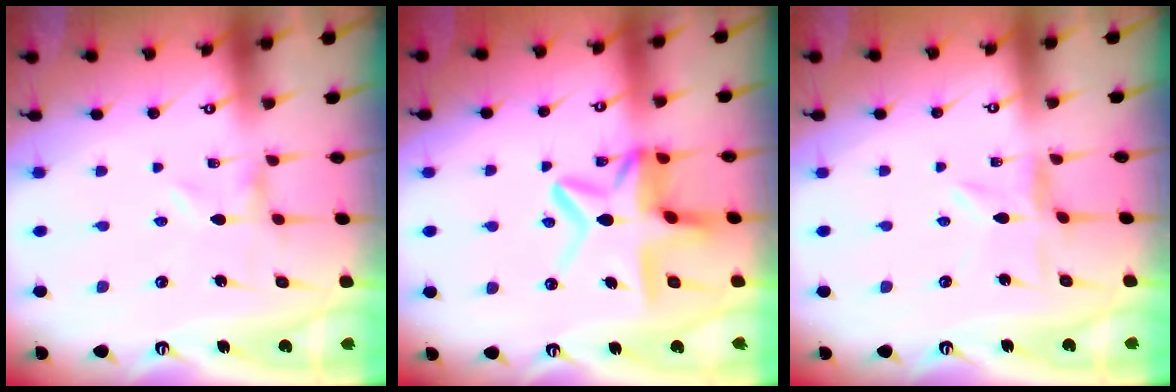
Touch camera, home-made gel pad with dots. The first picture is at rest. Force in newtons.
{"total": 12.7, "press": 12.6, "slide": 1.0}
{"total": 1.7, "press": 1.7, "slide": 0.2}